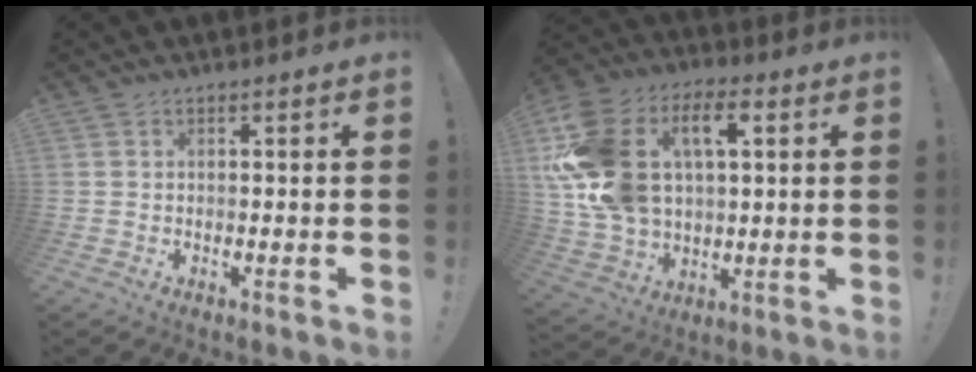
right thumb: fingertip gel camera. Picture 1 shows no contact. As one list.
[{"total": 21.5, "force": [5.7, 14.1, 15.2], "torque": [-0.284, -0.012, 0.102]}]